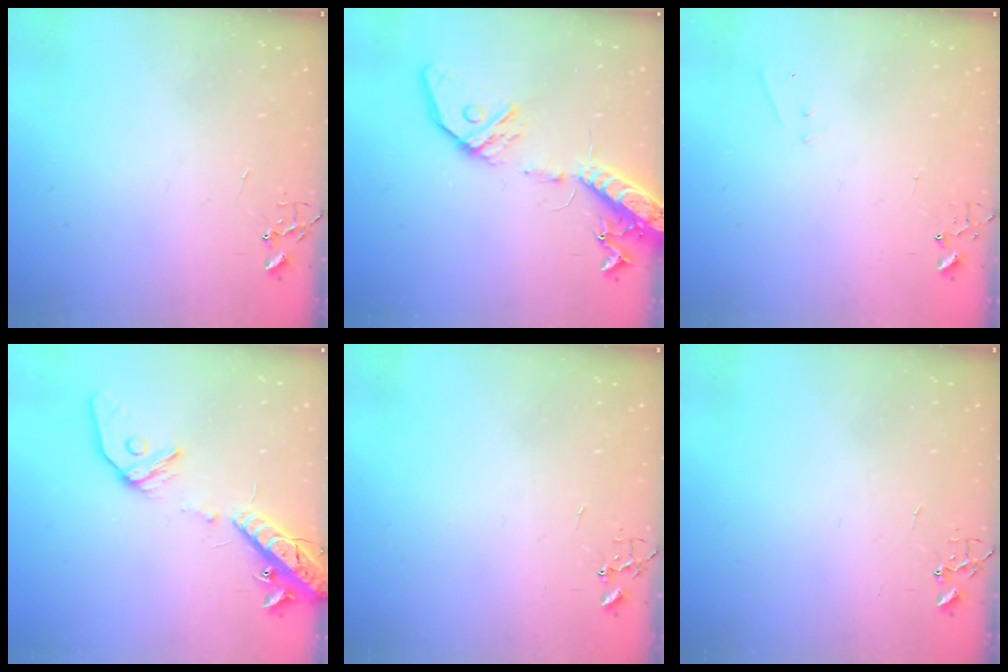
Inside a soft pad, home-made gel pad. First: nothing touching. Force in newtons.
{"total": 17.0, "press": 16.7, "slide": 3.3}
{"total": 4.2, "press": 4.1, "slide": 0.6}
{"total": 16.7, "press": 16.3, "slide": 3.5}
{"total": 0.0}
{"total": 0.0}